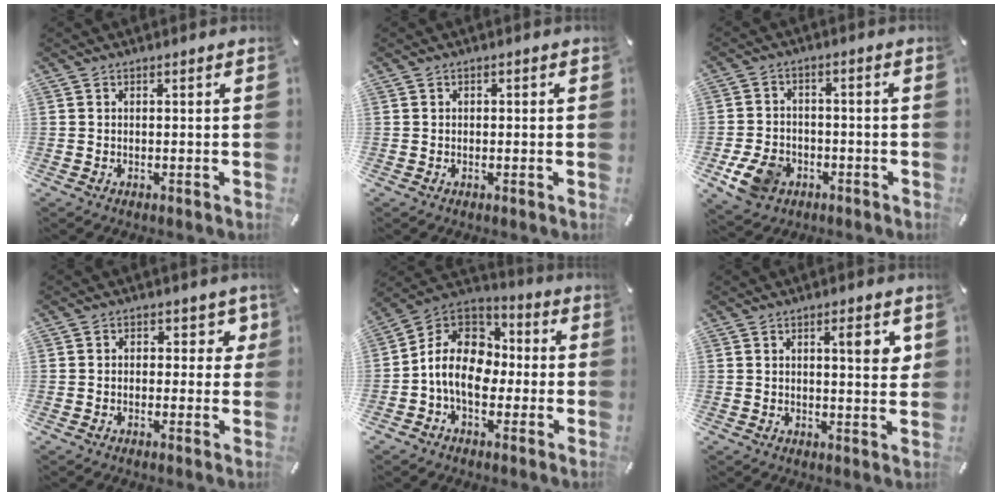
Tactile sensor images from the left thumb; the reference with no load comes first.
{"total": 0.6, "force": [-0.1, 0.5, 0.2], "torque": [-0.002, 0.004, -0.004]}
{"total": 8.8, "force": [-3.7, 6.7, 4.3], "torque": [-0.089, 0.018, -0.065]}
{"total": 4.4, "force": [0.7, 3.2, 3.0], "torque": [-0.029, 0.001, 0.003]}
{"total": 12.4, "force": [-3.0, 9.4, 7.5], "torque": [-0.165, 0.018, -0.059]}
{"total": 5.9, "force": [2.0, 1.5, 5.4], "torque": [-0.076, -0.010, 0.025]}